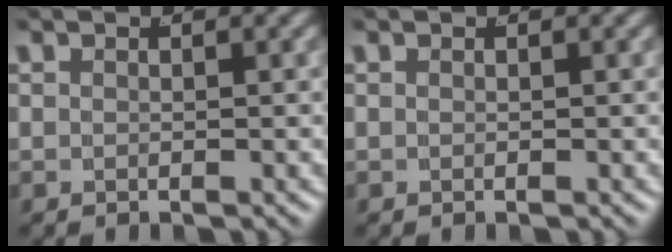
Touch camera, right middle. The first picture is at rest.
{"total": 0.0}